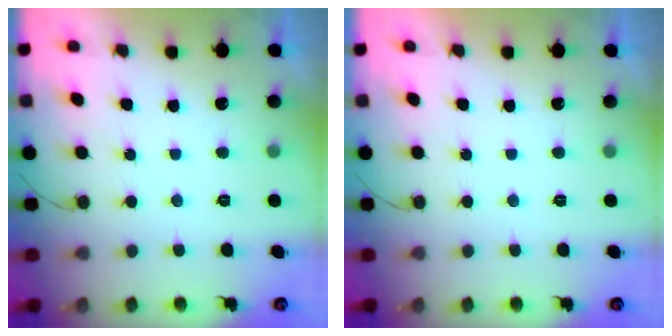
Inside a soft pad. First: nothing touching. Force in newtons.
{"total": 1.9, "press": 1.9, "slide": 0.1}